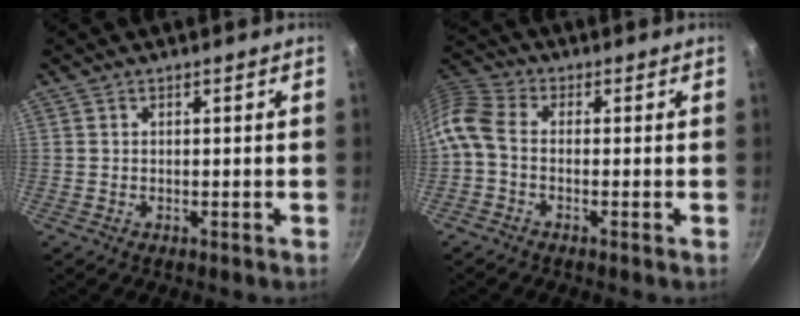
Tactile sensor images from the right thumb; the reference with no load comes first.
{"total": 7.3, "force": [-1.6, 4.8, 5.3], "torque": [-0.120, 0.029, -0.051]}